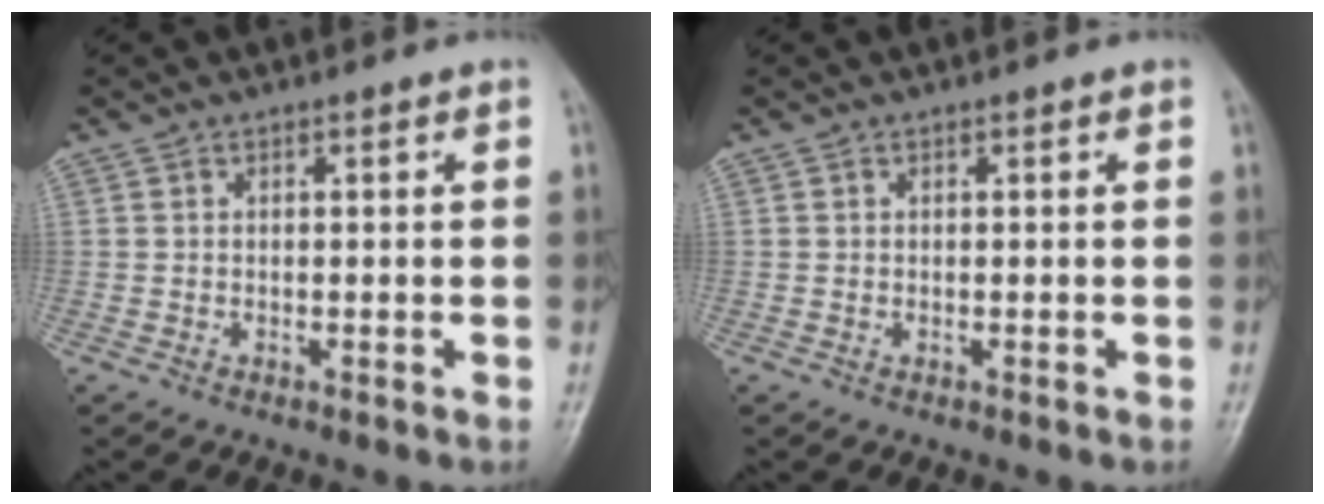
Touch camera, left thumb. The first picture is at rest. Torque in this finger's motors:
{"motor_torque": [0.00, 0.02, -0.18, -0.15, 0.00]}